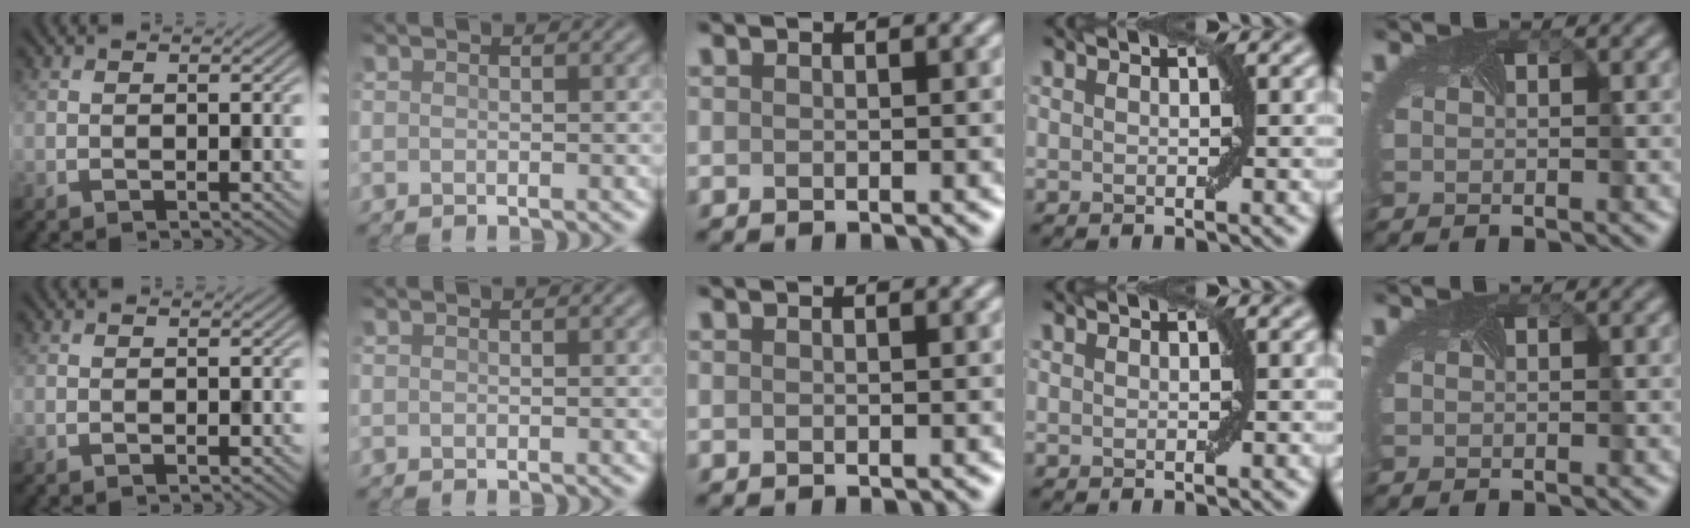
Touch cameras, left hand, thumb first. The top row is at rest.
{}